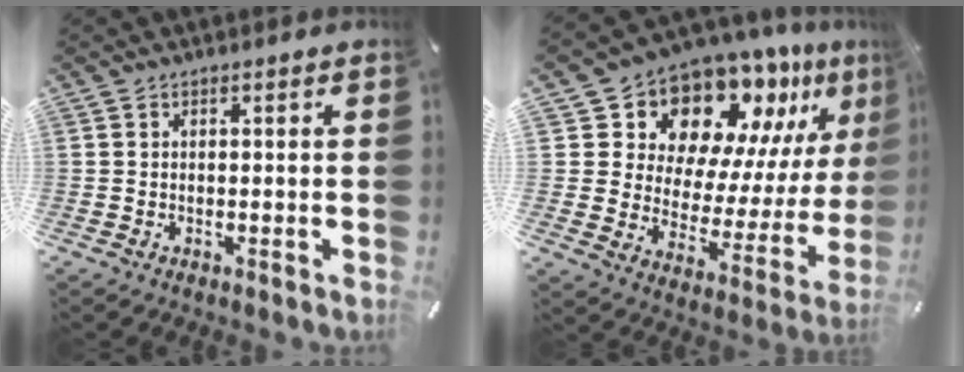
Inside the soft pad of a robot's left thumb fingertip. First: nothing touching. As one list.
[{"total": 13.4, "force": [11.8, 6.0, 2.1], "torque": [-0.044, -0.130, 0.199]}]